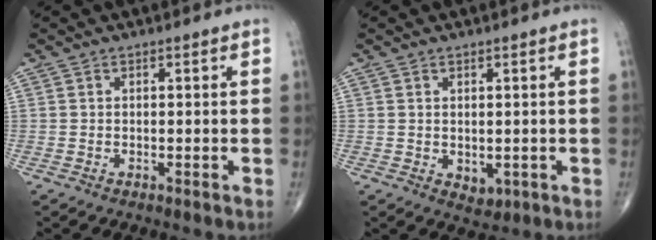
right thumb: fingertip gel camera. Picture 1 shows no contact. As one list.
[{"total": 2.5, "force": [-0.2, 1.7, 1.8], "torque": [-0.016, -0.007, 0.006]}]